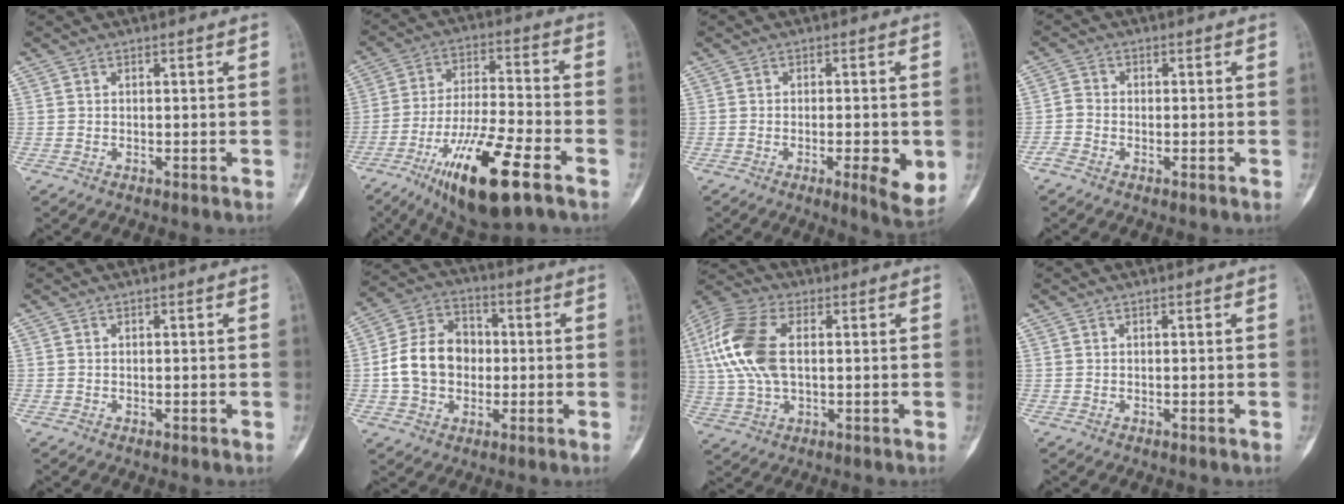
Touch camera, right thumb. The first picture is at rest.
{"total": 18.1, "force": [-9.5, 4.2, 14.8], "torque": [-0.278, 0.030, -0.159]}
{"total": 7.0, "force": [-1.5, 1.7, 6.6], "torque": [-0.088, -0.013, -0.018]}
{"total": 2.4, "force": [-1.4, 1.5, 1.2], "torque": [-0.025, 0.002, -0.040]}
{"total": 0.0}
{"total": 12.7, "force": [-0.7, 10.0, 7.8], "torque": [-0.115, 0.029, -0.019]}
{"total": 15.3, "force": [2.4, 8.6, 12.5], "torque": [-0.284, 0.016, 0.044]}
{"total": 0.0}